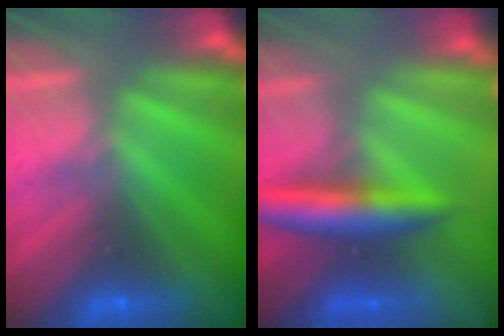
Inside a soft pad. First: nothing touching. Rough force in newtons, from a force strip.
{"total": 7.5}